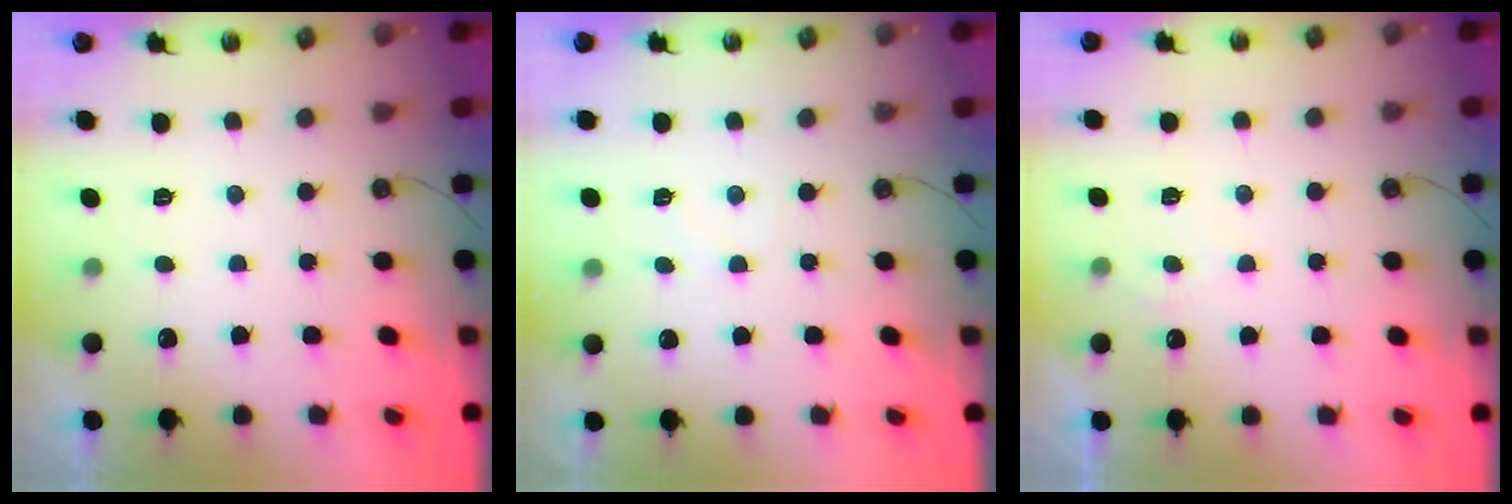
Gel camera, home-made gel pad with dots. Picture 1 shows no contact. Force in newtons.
{"total": 4.6, "press": 4.6, "slide": 0.5}
{"total": 3.6, "press": 3.6, "slide": 0.5}